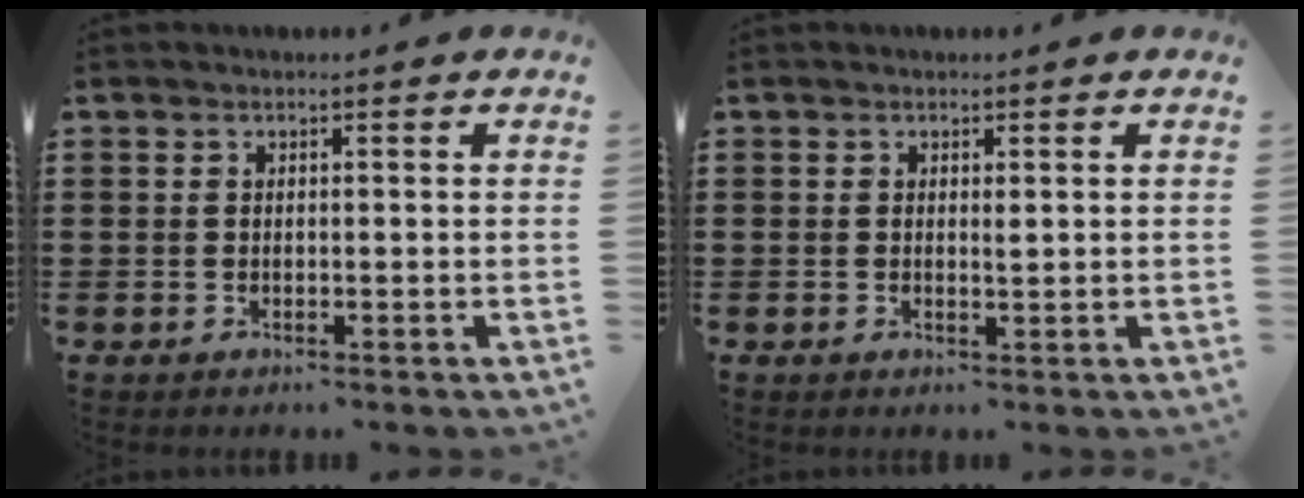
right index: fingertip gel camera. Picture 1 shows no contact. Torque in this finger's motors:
{"motor_torque": [2.14, 0.00, 0.06, 0.01]}